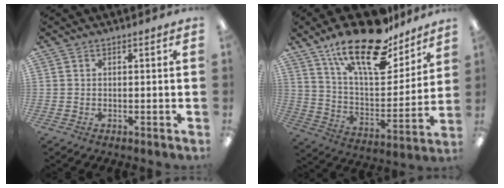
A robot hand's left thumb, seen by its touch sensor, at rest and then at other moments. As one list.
[{"total": 23.3, "force": [16.5, 9.1, 13.7], "torque": [-0.227, -0.100, 0.286]}]